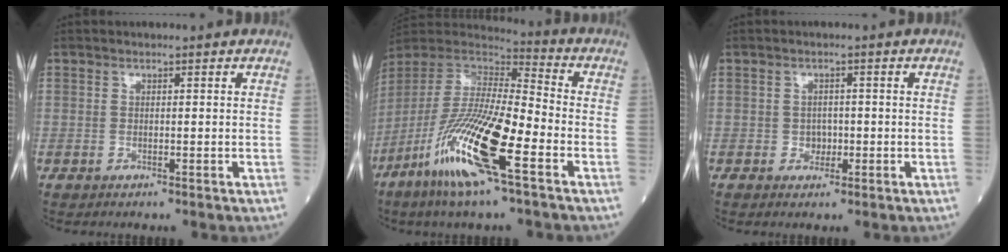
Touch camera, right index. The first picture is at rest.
{"total": 19.0, "force": [-9.0, 1.7, 16.6], "torque": [-0.372, -0.051, -0.180]}
{"total": 1.7, "force": [-0.4, 1.4, 0.8], "torque": [-0.008, 0.007, -0.001]}